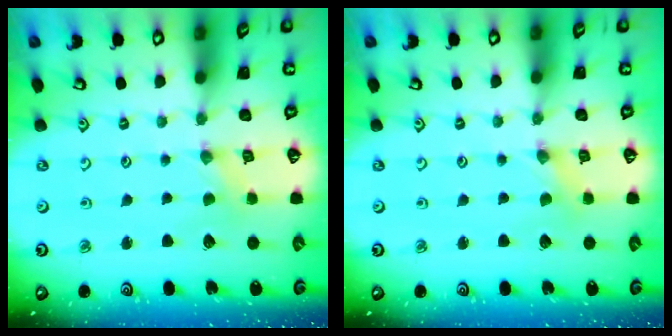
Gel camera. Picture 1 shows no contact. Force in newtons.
{"total": 0.0}